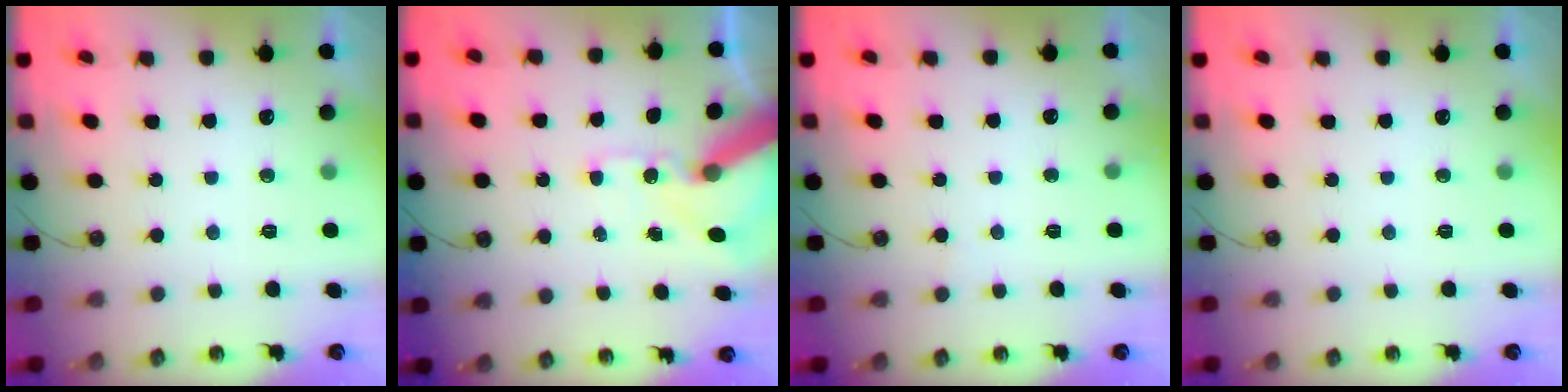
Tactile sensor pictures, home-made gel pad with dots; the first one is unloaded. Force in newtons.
{"total": 13.7, "press": 13.6, "slide": 2.0}
{"total": 2.5, "press": 2.5, "slide": 0.3}
{"total": 0.0}